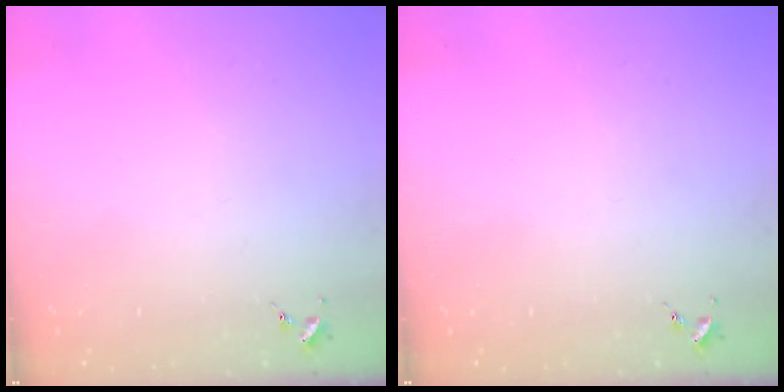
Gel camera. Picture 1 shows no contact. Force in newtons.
{"total": 0.0}